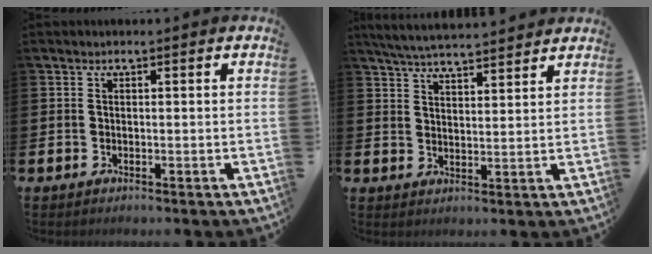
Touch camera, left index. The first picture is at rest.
{"total": 5.3, "force": [5.3, 0.2, 0.8], "torque": [-0.034, -0.025, 0.096]}